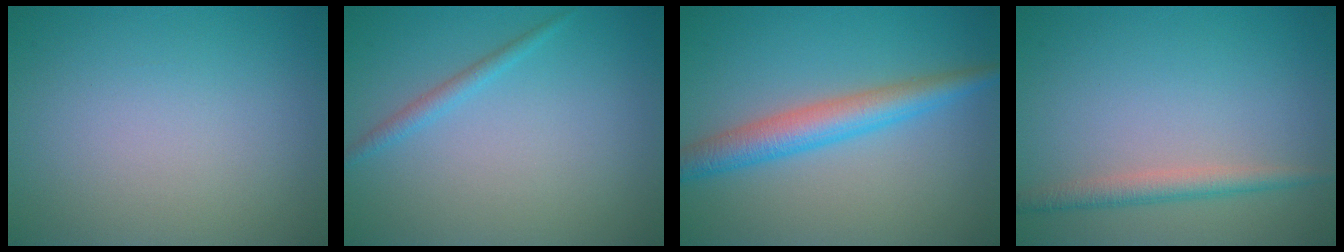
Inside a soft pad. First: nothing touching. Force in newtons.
{"total": 1.3, "press": 1.3, "slide": 0.0}
{"total": 4.3, "press": 4.3, "slide": 0.1}
{"total": 2.2, "press": 2.2, "slide": 0.0}